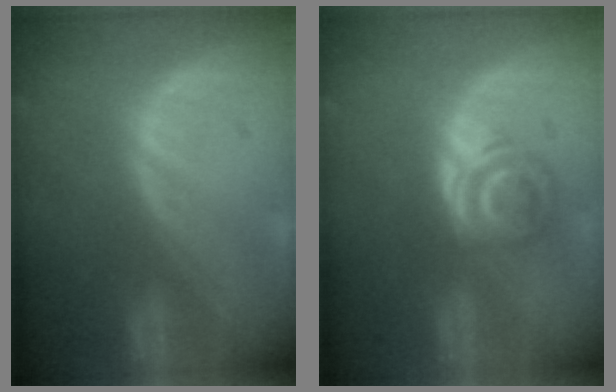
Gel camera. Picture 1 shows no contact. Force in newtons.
{"total": 5.3, "press": 5.0, "slide": 1.7}